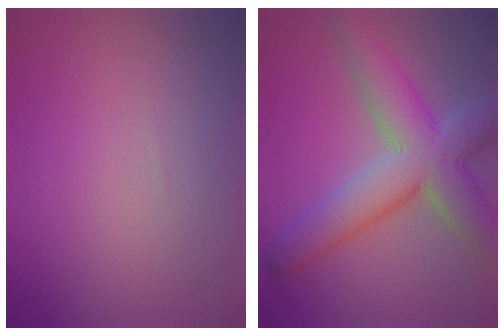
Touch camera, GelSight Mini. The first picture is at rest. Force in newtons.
{"total": 9.1, "press": 9.1, "slide": 0.7}